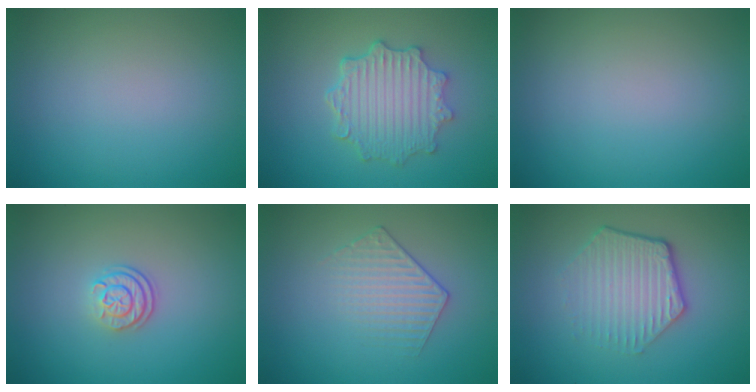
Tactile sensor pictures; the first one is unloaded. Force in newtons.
{"total": 4.9, "press": 3.9, "slide": 2.9}
{"total": 0.0}
{"total": 2.4, "press": 1.8, "slide": 1.5}
{"total": 1.9, "press": 1.4, "slide": 1.3}
{"total": 4.5, "press": 3.3, "slide": 3.0}